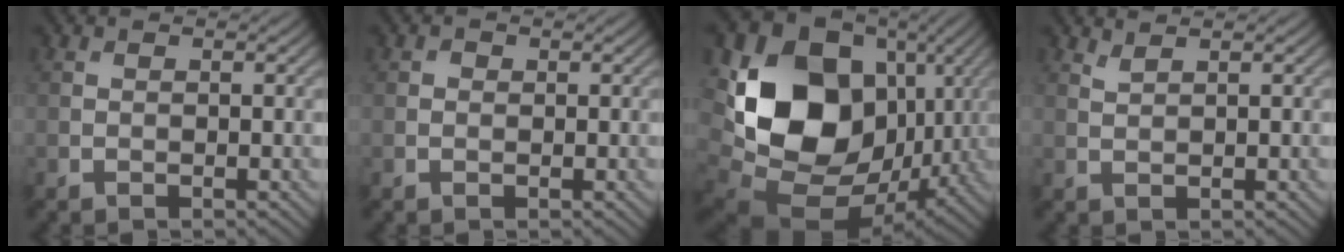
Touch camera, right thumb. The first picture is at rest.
{"total": 0.5, "force": [0.1, 0.5, 0.2], "torque": [0.000, -0.003, -0.001]}
{"total": 18.1, "force": [2.1, 14.1, 11.2], "torque": [-0.238, -0.026, 0.047]}
{"total": 1.2, "force": [1.1, 0.1, 0.5], "torque": [-0.013, 0.004, 0.024]}